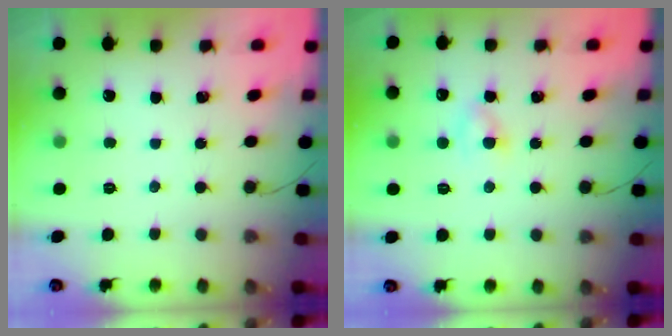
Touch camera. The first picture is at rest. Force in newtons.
{"total": 2.6, "press": 2.3, "slide": 1.1}